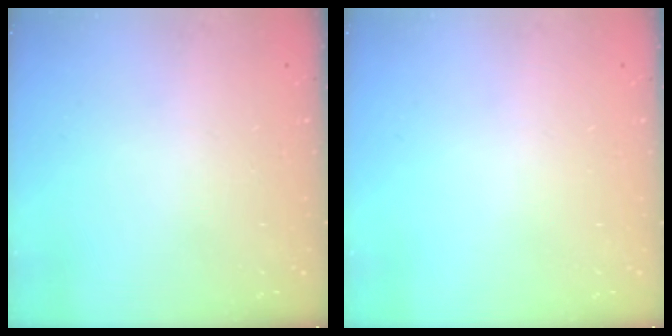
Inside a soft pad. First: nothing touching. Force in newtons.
{"total": 0.0}